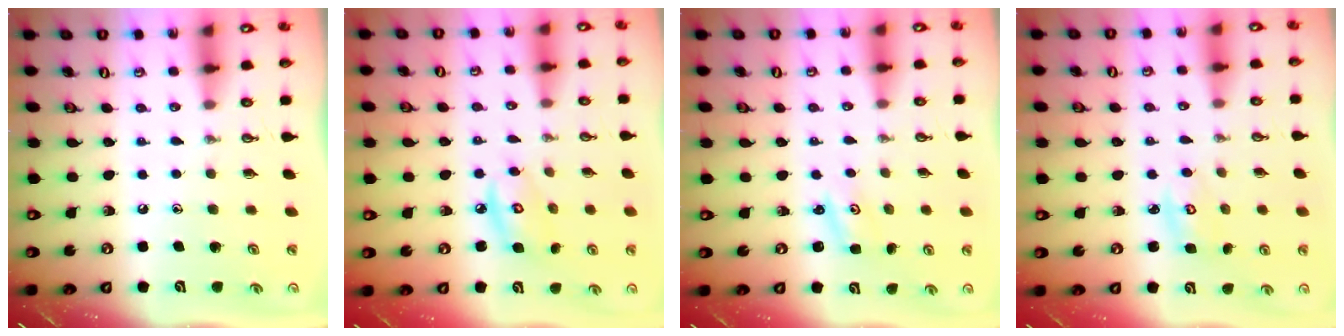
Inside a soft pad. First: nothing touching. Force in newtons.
{"total": 6.6, "press": 6.6, "slide": 0.2}
{"total": 2.0, "press": 2.0, "slide": 0.2}
{"total": 5.0, "press": 5.0, "slide": 0.6}